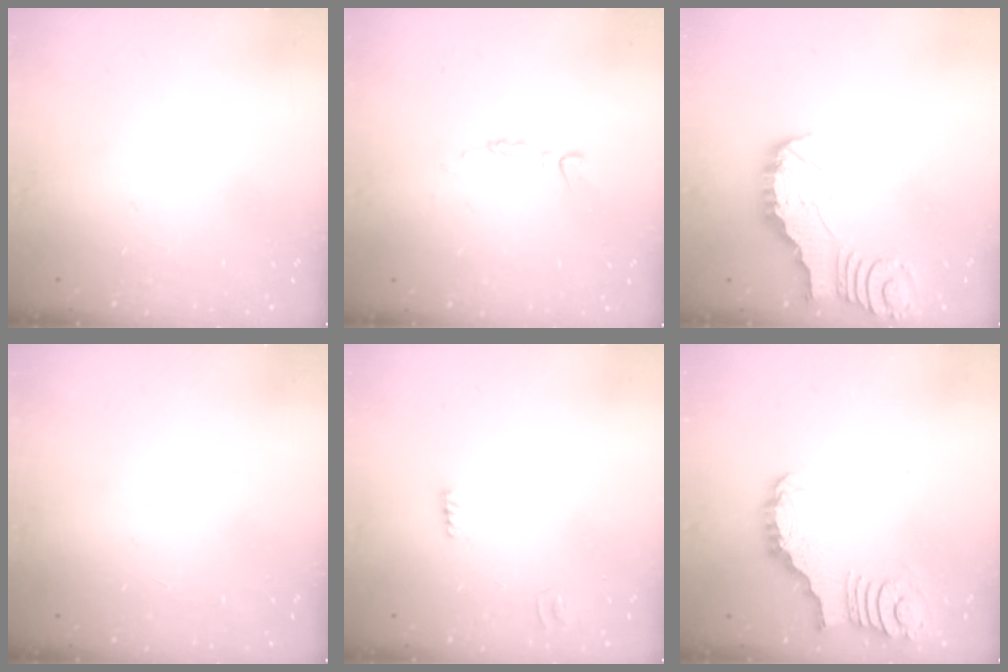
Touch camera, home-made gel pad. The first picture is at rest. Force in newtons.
{"total": 4.1, "press": 4.0, "slide": 0.3}
{"total": 2.7, "press": 2.7, "slide": 0.2}
{"total": 1.6, "press": 1.6, "slide": 0.1}
{"total": 3.0, "press": 3.0, "slide": 0.3}
{"total": 2.4, "press": 2.4, "slide": 0.3}